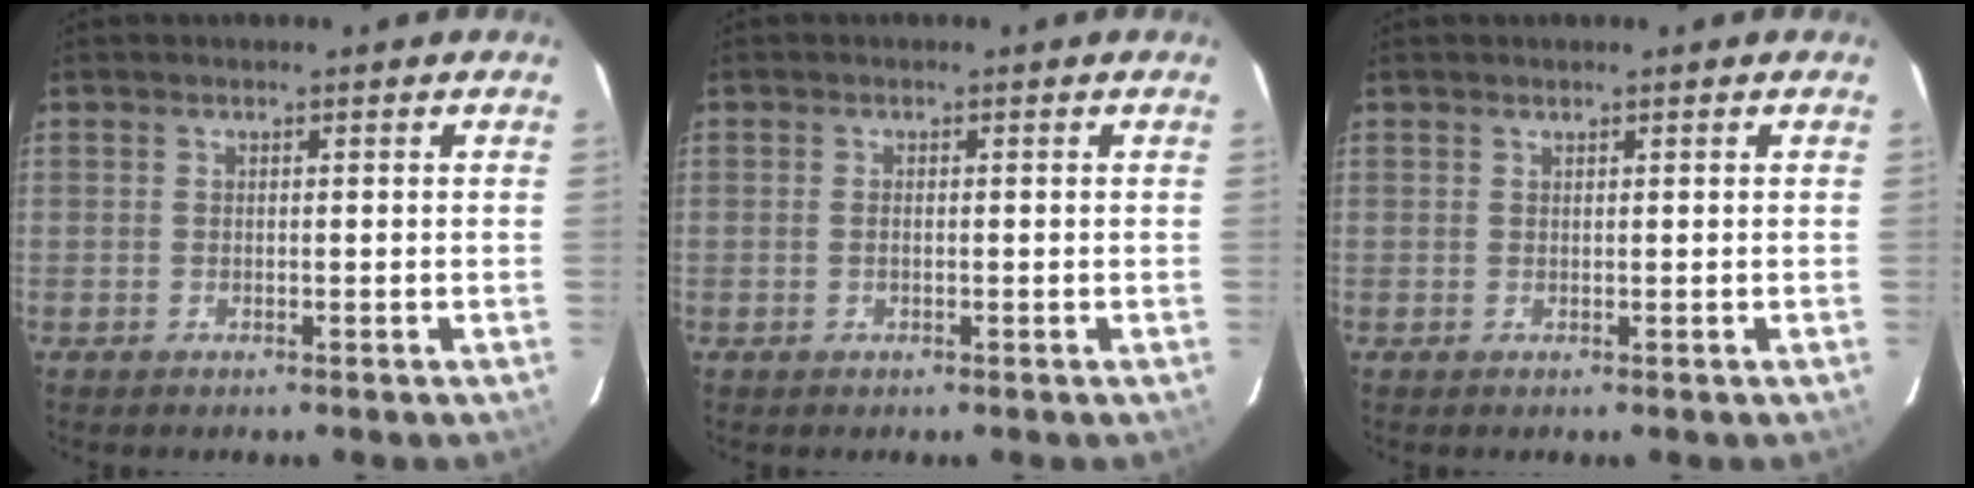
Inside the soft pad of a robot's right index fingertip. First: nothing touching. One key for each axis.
{"total": 0.7, "fx": -0.2, "fy": 0.4, "fz": 0.5, "tx": -0.013, "ty": -0.002, "tz": -0.004}
{"total": 0.0}